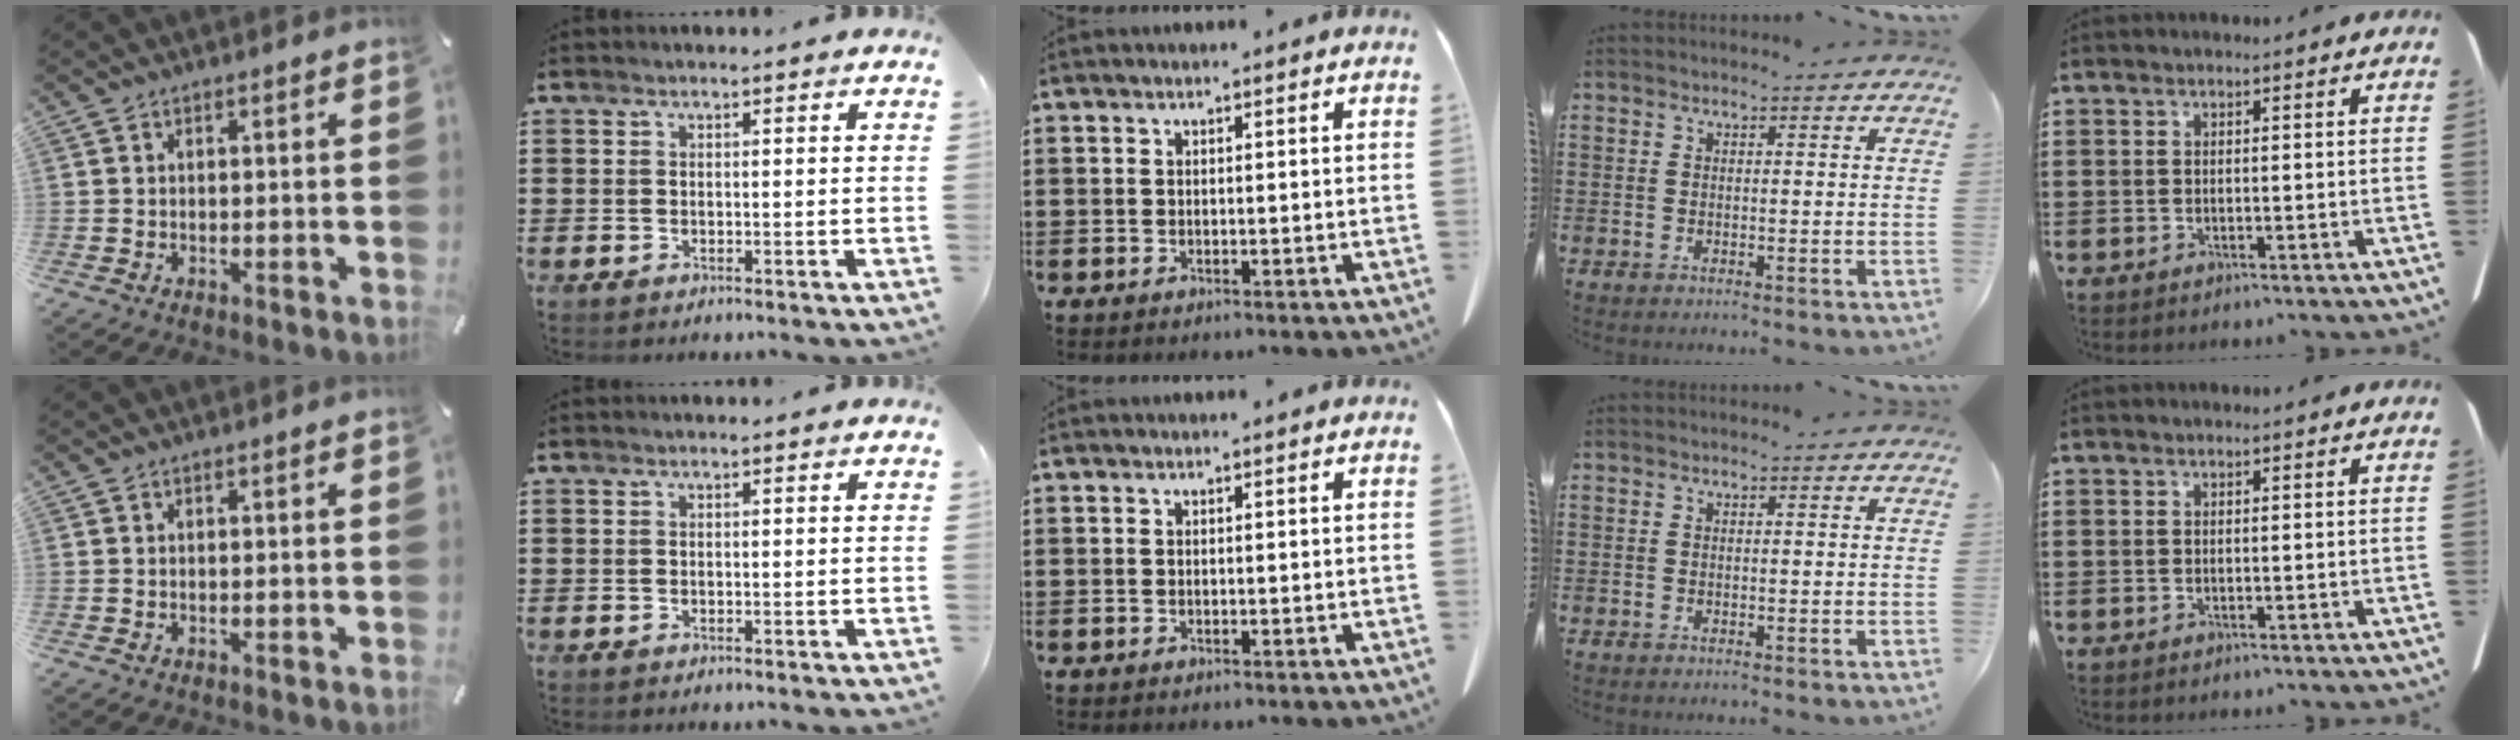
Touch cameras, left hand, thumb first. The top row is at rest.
{}